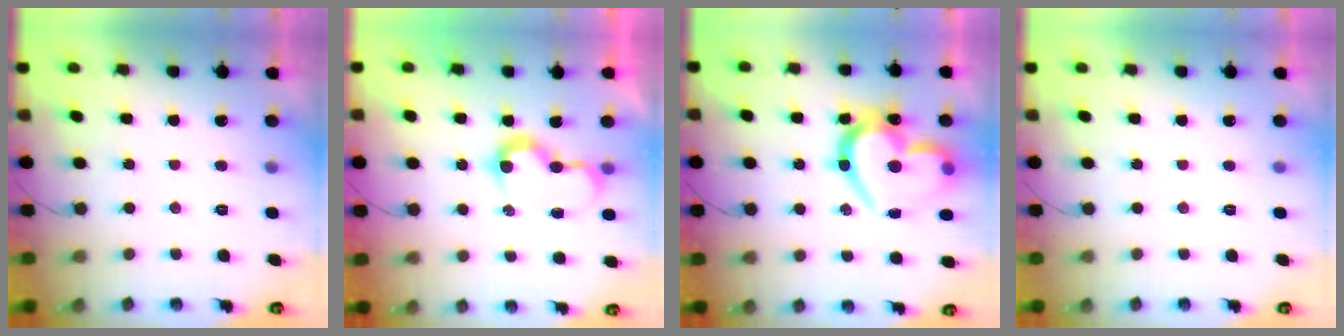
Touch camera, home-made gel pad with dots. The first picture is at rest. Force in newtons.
{"total": 7.4, "press": 7.4, "slide": 0.2}
{"total": 25.5, "press": 25.4, "slide": 2.3}
{"total": 0.0}